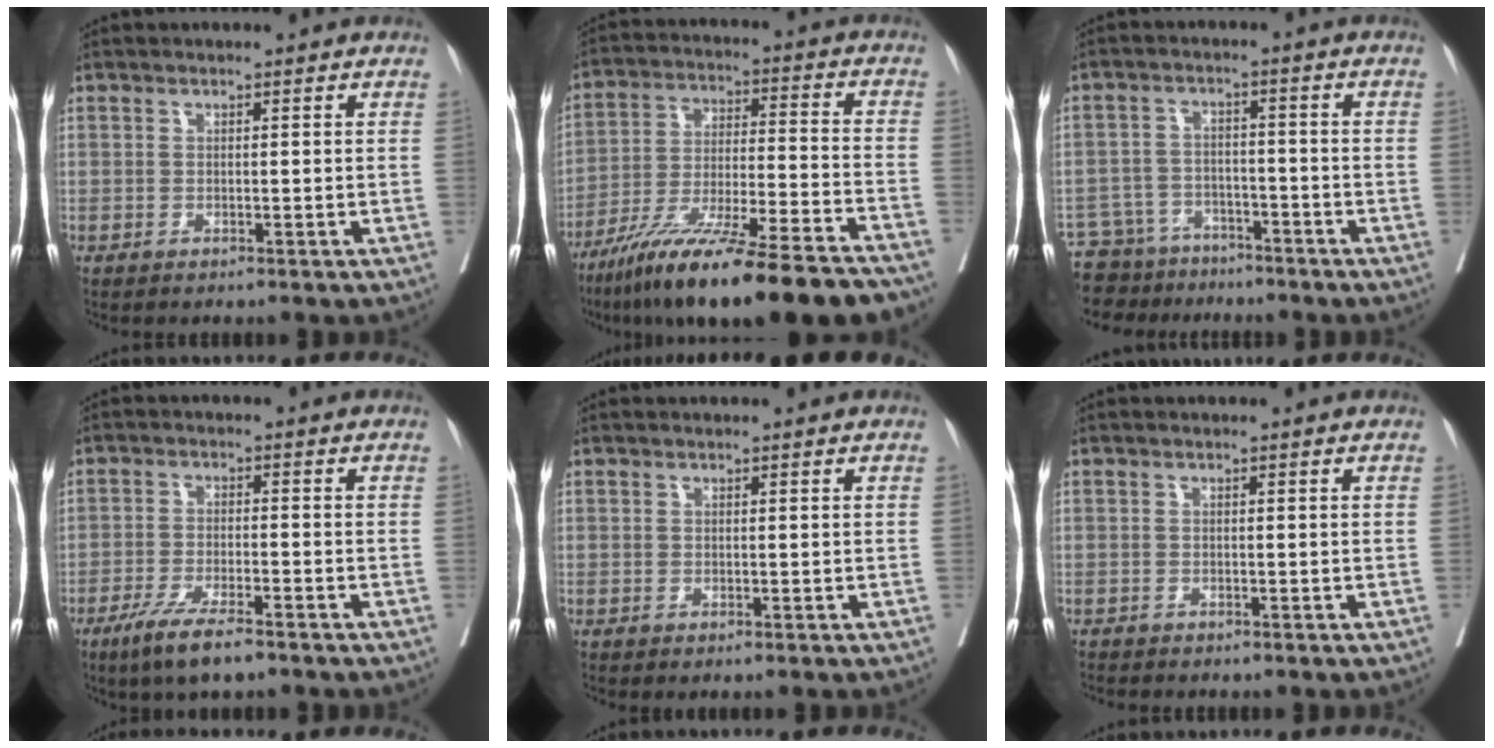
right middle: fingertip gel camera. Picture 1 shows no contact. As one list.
[{"total": 23.8, "force": [-18.6, 1.5, 14.8], "torque": [-0.201, -0.030, -0.307]}, {"total": 8.7, "force": [-7.3, 4.8, 0.4], "torque": [-0.017, 0.023, -0.115]}, {"total": 7.3, "force": [-5.1, 1.0, 5.2], "torque": [-0.097, -0.015, -0.088]}, {"total": 0.0}, {"total": 0.7, "force": [-0.6, 0.2, 0.0], "torque": [-0.011, -0.003, -0.017]}]